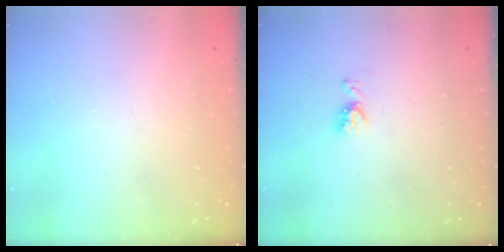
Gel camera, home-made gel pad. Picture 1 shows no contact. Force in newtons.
{"total": 5.9, "press": 5.8, "slide": 0.7}